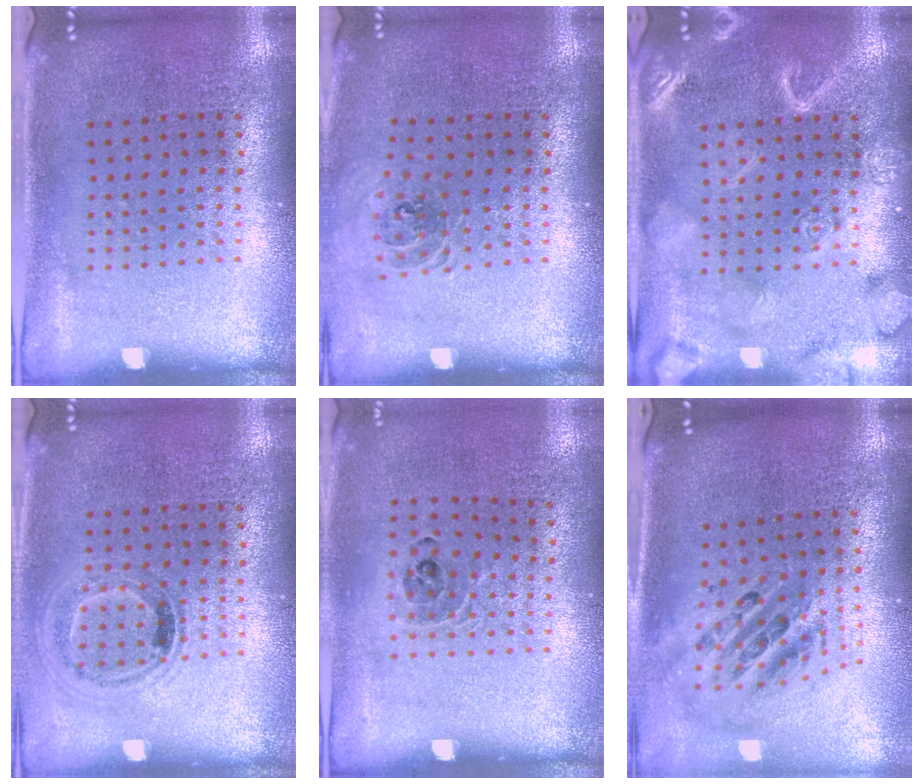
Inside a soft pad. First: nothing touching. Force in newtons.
{"total": 0.9, "press": 0.9, "slide": 0.2}
{"total": 4.2, "press": 4.2, "slide": 0.6}
{"total": 1.0, "press": 0.9, "slide": 0.4}
{"total": 0.8, "press": 0.8, "slide": 0.1}
{"total": 2.4, "press": 1.7, "slide": 1.7}